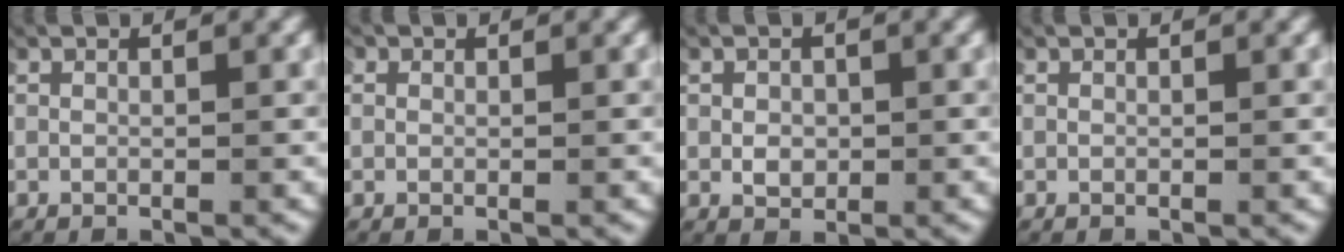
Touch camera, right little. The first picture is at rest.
{"total": 0.0}
{"total": 1.1, "force": [-0.2, 0.9, 0.6], "torque": [-0.012, 0.000, -0.002]}
{"total": 0.0}